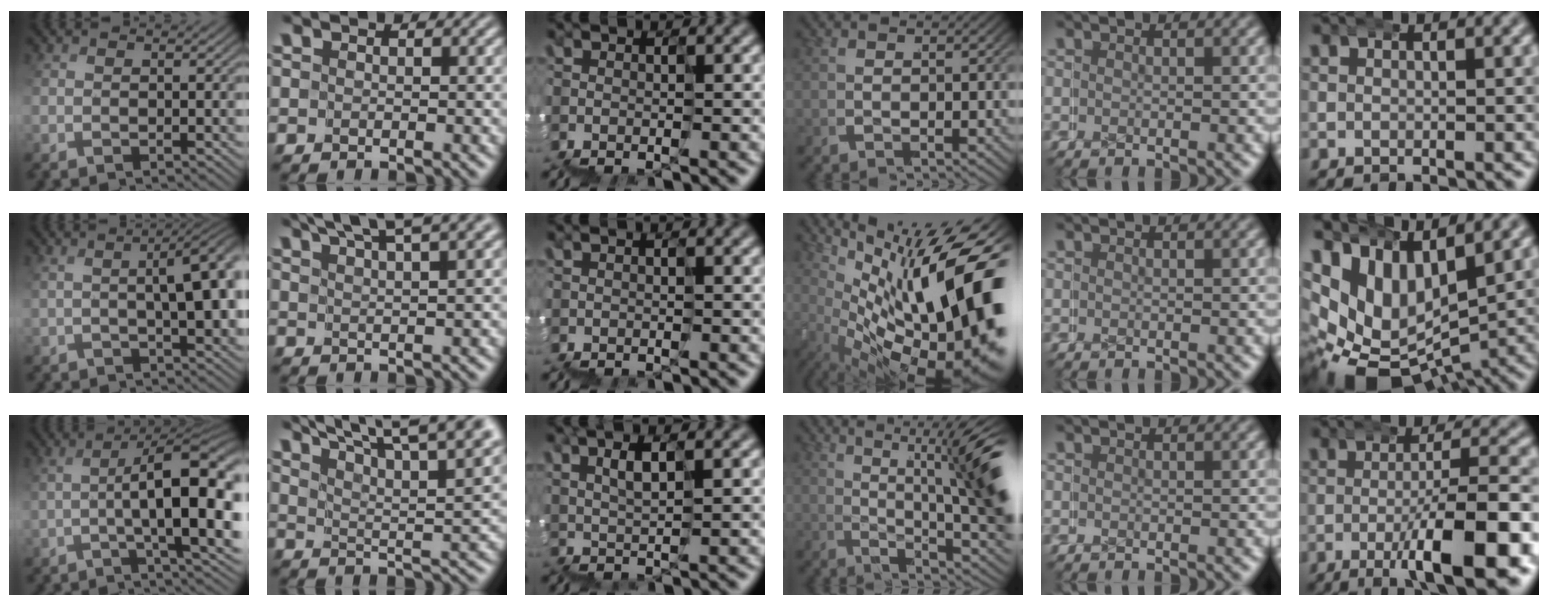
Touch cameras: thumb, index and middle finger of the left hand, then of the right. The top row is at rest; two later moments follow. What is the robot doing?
{"motion": "wrap", "object": "duck tape"}